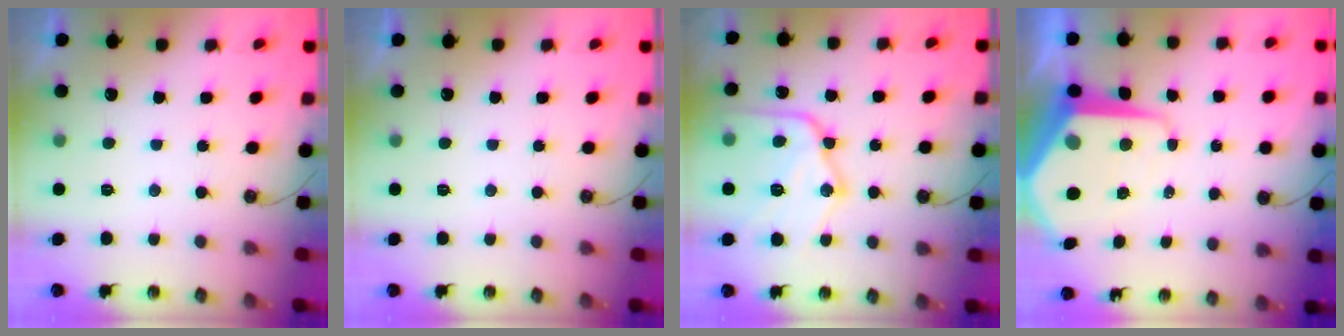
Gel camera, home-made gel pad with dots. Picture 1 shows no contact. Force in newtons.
{"total": 0.0}
{"total": 19.6, "press": 19.5, "slide": 2.0}
{"total": 13.7, "press": 13.7, "slide": 1.1}